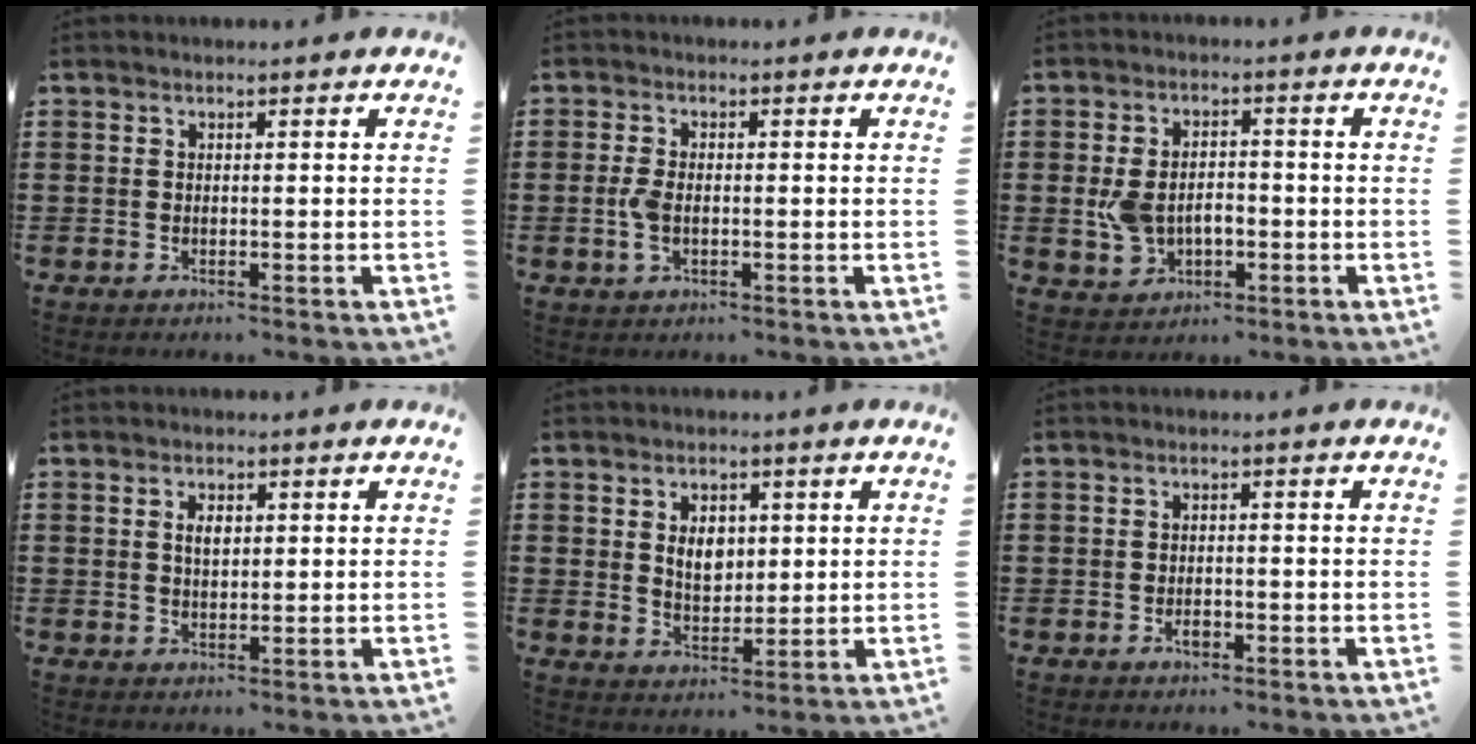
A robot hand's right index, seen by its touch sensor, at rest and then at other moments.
{"total": 3.3, "force": [-0.6, 1.7, 2.8], "torque": [-0.068, -0.004, -0.014]}
{"total": 5.4, "force": [-0.8, 3.8, 3.8], "torque": [-0.094, 0.002, -0.020]}
{"total": 2.4, "force": [0.5, 1.2, 2.0], "torque": [-0.042, 0.007, 0.008]}
{"total": 4.7, "force": [1.0, 3.2, 3.2], "torque": [-0.057, 0.005, 0.013]}
{"total": 1.6, "force": [-0.8, 0.9, 1.1], "torque": [-0.023, -0.001, -0.014]}